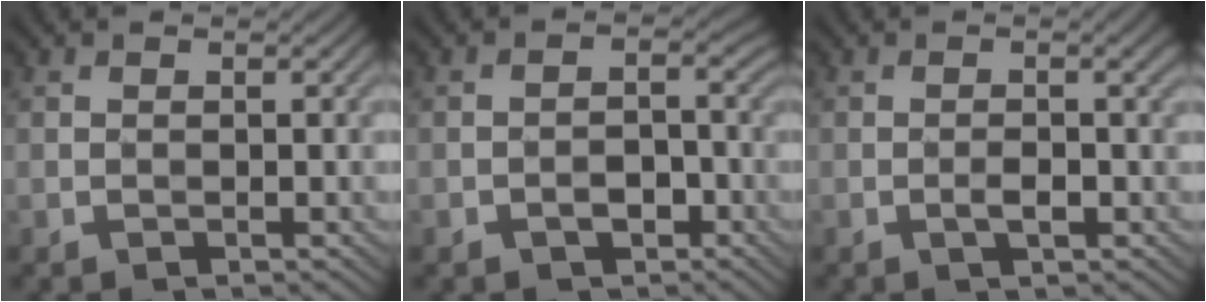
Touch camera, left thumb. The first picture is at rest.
{"total": 2.8, "force": [-1.4, 2.0, 1.3], "torque": [-0.007, 0.005, -0.025]}
{"total": 2.3, "force": [-0.6, 0.4, 2.2], "torque": [-0.041, 0.003, -0.009]}